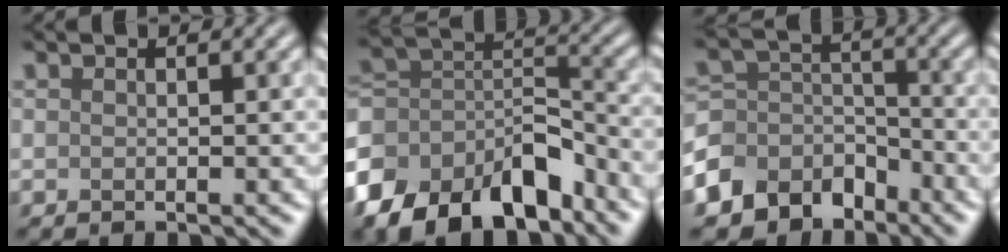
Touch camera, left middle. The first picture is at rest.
{"total": 11.5, "force": [-7.5, 6.2, 6.1], "torque": [-0.119, 0.013, -0.149]}
{"total": 7.5, "force": [-5.4, 5.0, 1.6], "torque": [-0.022, 0.007, -0.104]}